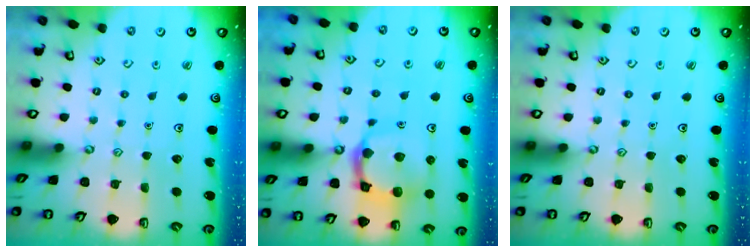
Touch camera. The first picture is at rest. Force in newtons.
{"total": 13.4, "press": 13.3, "slide": 1.6}
{"total": 0.0}